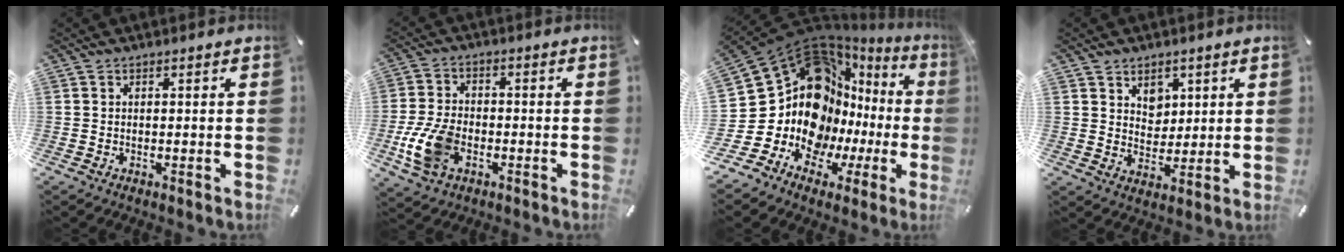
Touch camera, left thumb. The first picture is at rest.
{"total": 10.7, "force": [-3.3, 7.2, 7.1], "torque": [-0.154, 0.009, -0.056]}
{"total": 20.1, "force": [4.5, 15.4, 12.1], "torque": [-0.231, -0.105, 0.109]}
{"total": 6.0, "force": [3.2, 5.0, 0.9], "torque": [-0.006, -0.017, 0.053]}